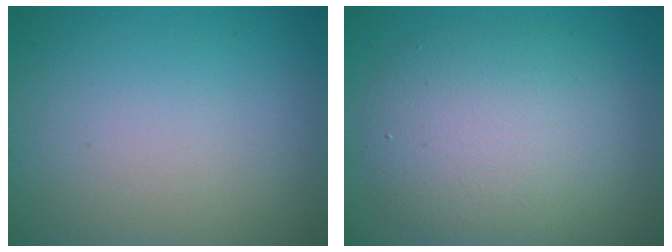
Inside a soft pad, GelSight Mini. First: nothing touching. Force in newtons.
{"total": 6.9, "press": 6.9, "slide": 0.5}